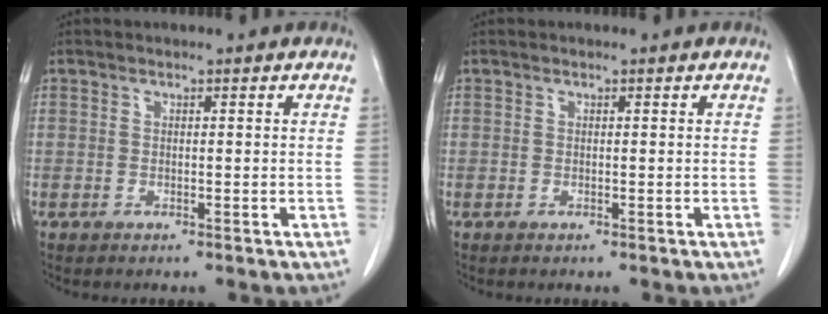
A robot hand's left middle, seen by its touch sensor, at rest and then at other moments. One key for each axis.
{"total": 0.0}